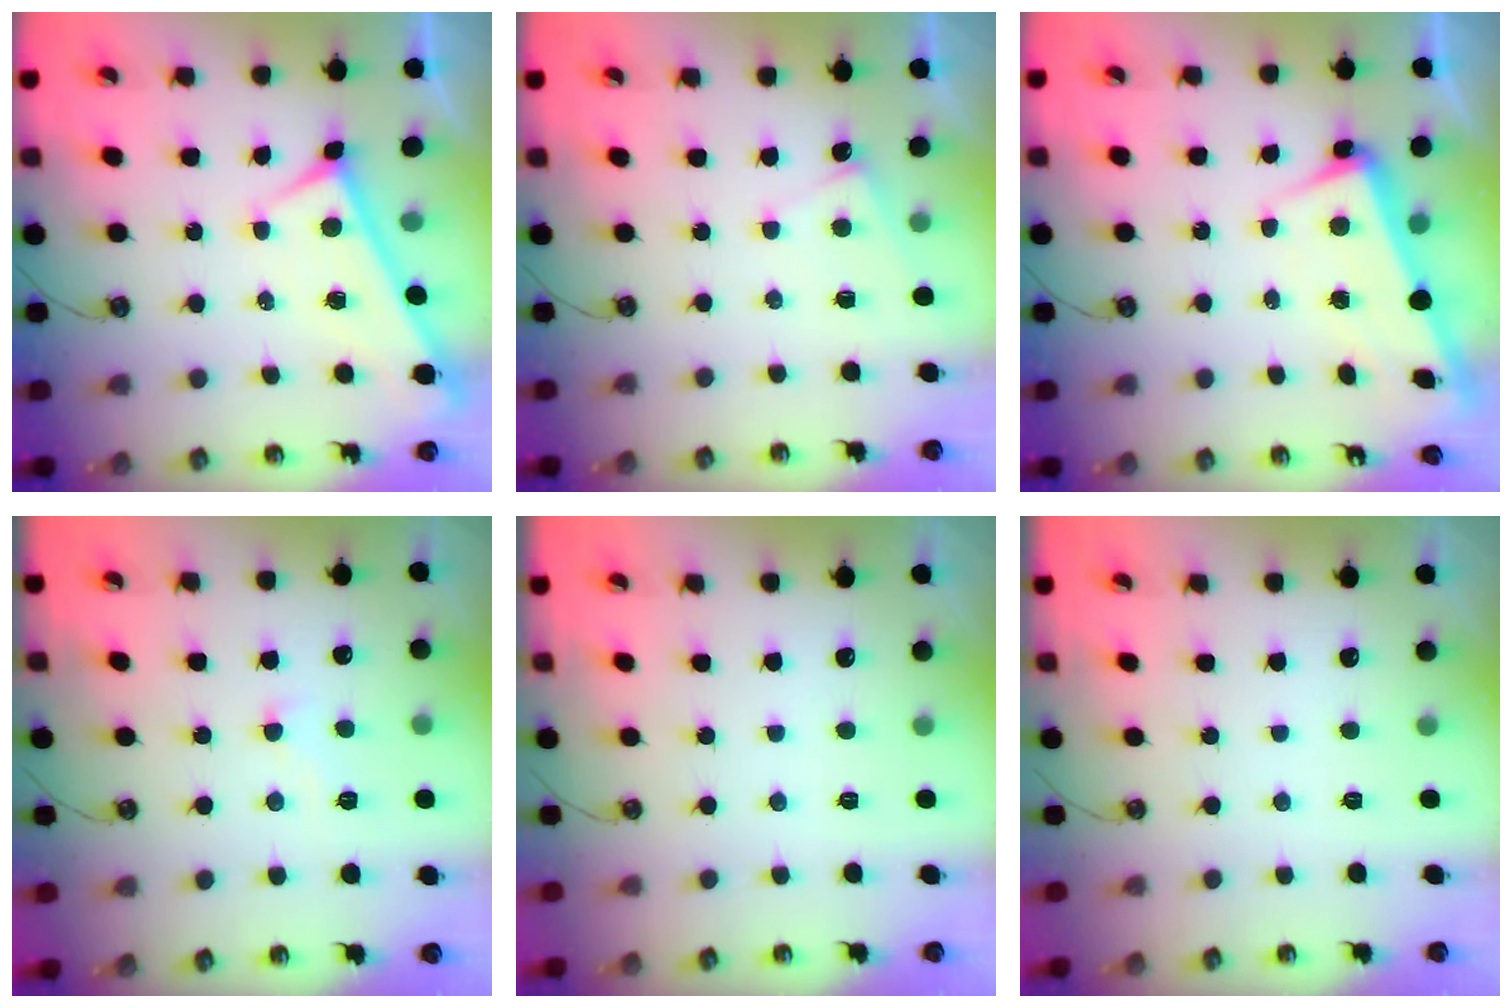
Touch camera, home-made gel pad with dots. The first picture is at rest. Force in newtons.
{"total": 3.8, "press": 3.7, "slide": 0.3}
{"total": 2.9, "press": 2.8, "slide": 1.0}
{"total": 1.9, "press": 1.8, "slide": 0.5}
{"total": 0.0}
{"total": 0.0}